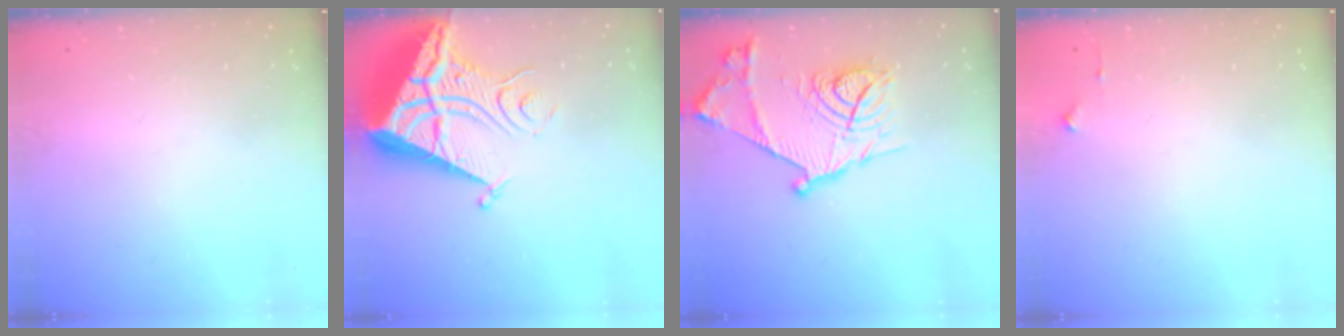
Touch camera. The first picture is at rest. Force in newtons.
{"total": 12.7, "press": 12.6, "slide": 1.2}
{"total": 19.7, "press": 19.7, "slide": 1.1}
{"total": 2.7, "press": 2.6, "slide": 0.4}